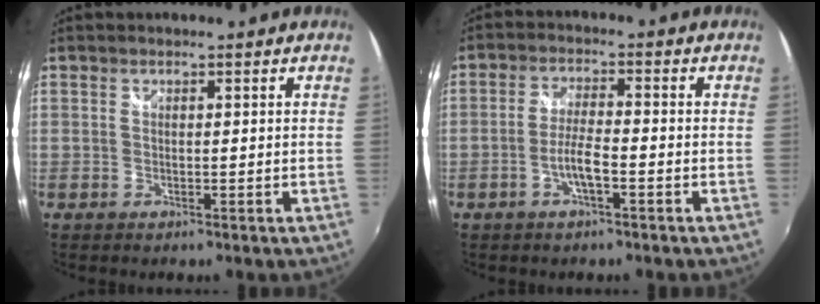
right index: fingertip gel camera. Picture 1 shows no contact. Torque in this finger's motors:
{"motor_torque": [0.50, -0.36, 0.33, 0.05]}